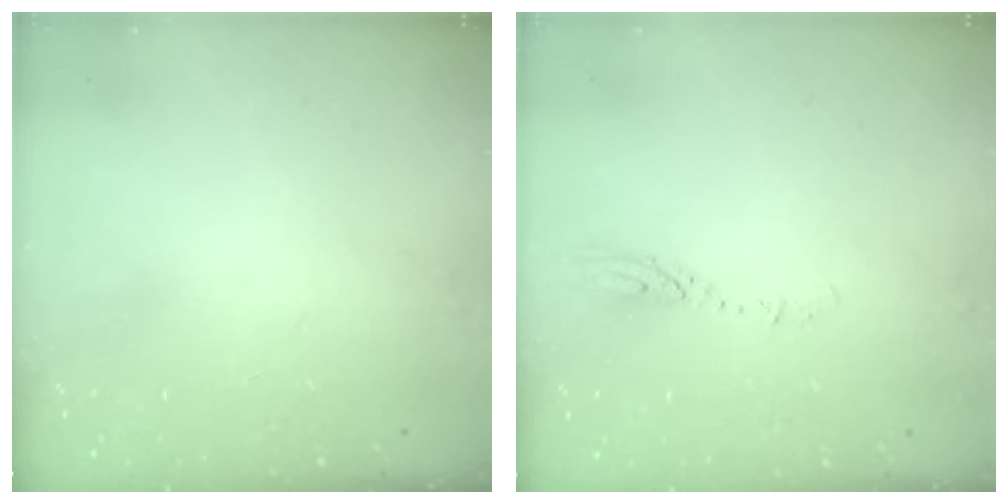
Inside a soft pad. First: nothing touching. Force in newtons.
{"total": 3.1, "press": 3.1, "slide": 0.4}